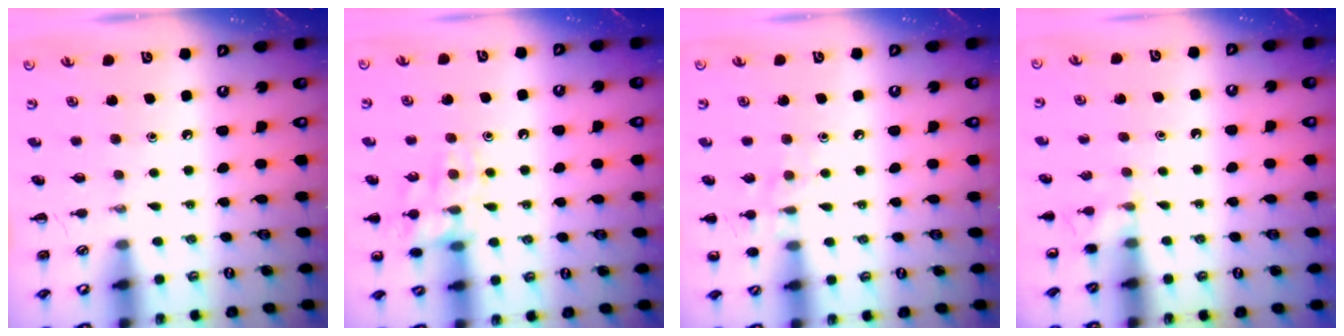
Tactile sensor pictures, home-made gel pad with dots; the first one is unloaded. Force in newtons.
{"total": 12.8, "press": 12.8, "slide": 0.9}
{"total": 6.8, "press": 6.6, "slide": 1.6}
{"total": 5.2, "press": 5.0, "slide": 1.5}